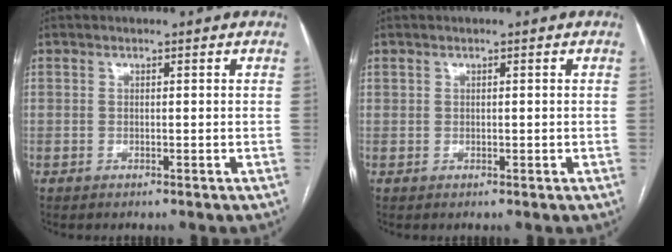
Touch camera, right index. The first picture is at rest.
{"total": 0.7, "force": [0.3, 0.5, 0.4], "torque": [-0.009, 0.003, 0.009]}